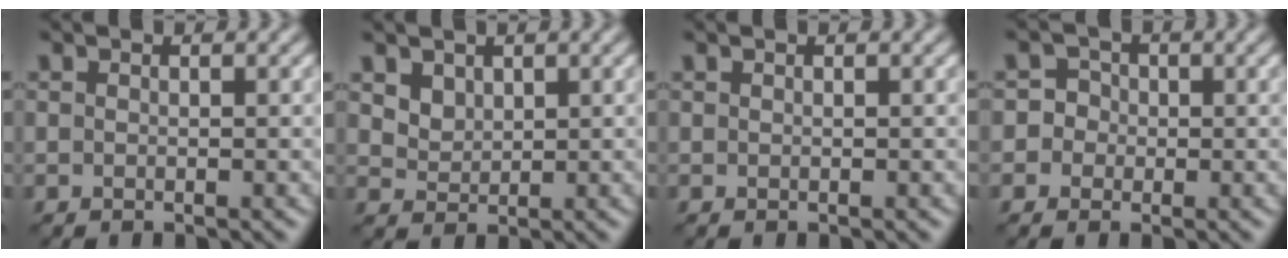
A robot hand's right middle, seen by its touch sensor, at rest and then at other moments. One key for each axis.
{"total": 2.6, "fx": 1.6, "fy": 1.7, "fz": 1.1, "tx": -0.028, "ty": -0.005, "tz": 0.041}
{"total": 0.0}
{"total": 3.0, "fx": -0.3, "fy": 2.9, "fz": 0.7, "tx": 0.022, "ty": 0.018, "tz": -0.031}